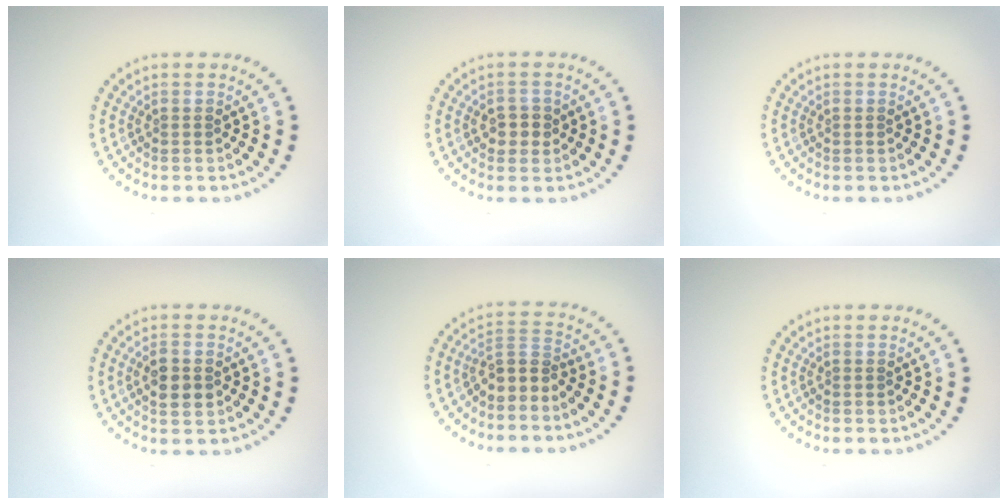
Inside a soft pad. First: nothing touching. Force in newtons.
{"total": 1.9, "press": 1.9, "slide": 0.2}
{"total": 0.0}
{"total": 2.3, "press": 2.3, "slide": 0.3}
{"total": 2.4, "press": 2.0, "slide": 1.4}
{"total": 0.0}